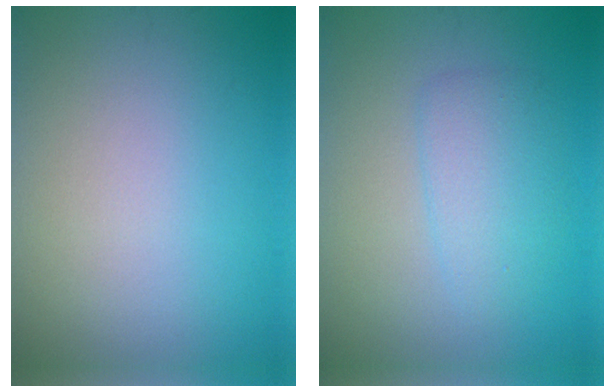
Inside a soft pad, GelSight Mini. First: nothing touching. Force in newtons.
{"total": 2.8, "press": 2.8, "slide": 0.1}